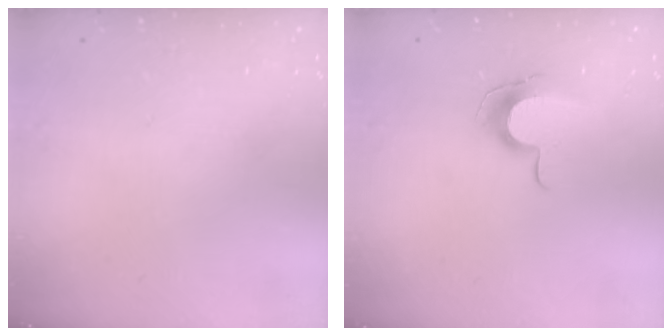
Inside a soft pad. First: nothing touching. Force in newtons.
{"total": 10.1, "press": 10.1, "slide": 0.6}